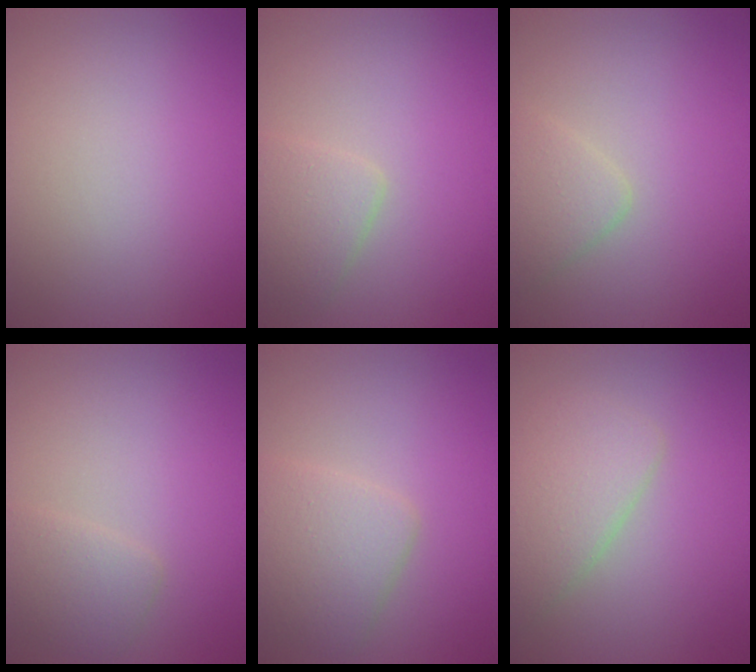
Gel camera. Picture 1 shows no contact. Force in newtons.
{"total": 2.4, "press": 2.4, "slide": 0.0}
{"total": 2.1, "press": 2.1, "slide": 0.2}
{"total": 1.9, "press": 1.9, "slide": 0.0}
{"total": 3.6, "press": 3.6, "slide": 0.1}
{"total": 3.5, "press": 3.5, "slide": 0.1}